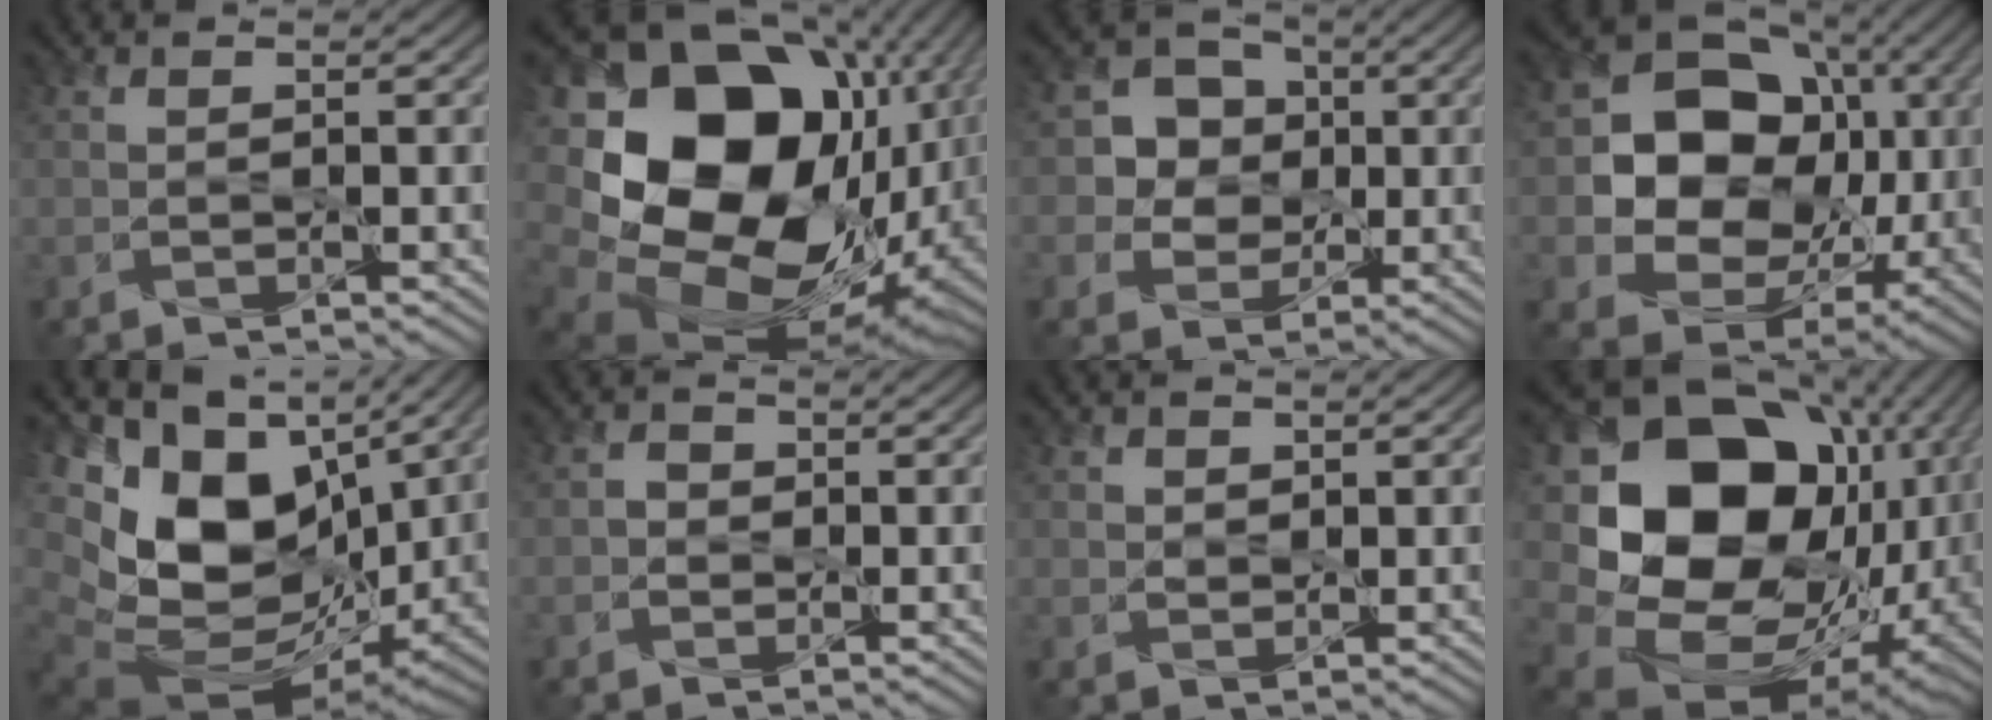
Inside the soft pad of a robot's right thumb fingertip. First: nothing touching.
{"total": 22.8, "force": [1.6, 17.2, 14.8], "torque": [-0.332, -0.044, 0.077]}
{"total": 6.5, "force": [0.5, 6.0, 2.5], "torque": [-0.052, 0.014, -0.010]}
{"total": 14.8, "force": [0.6, 12.1, 8.6], "torque": [-0.162, -0.021, 0.009]}
{"total": 19.1, "force": [2.7, 13.1, 13.7], "torque": [-0.283, -0.035, 0.086]}
{"total": 1.5, "force": [-0.3, 1.4, 0.5], "torque": [-0.009, -0.002, -0.009]}
{"total": 1.3, "force": [0.7, 1.0, 0.4], "torque": [-0.010, -0.004, 0.014]}
{"total": 20.9, "force": [1.8, 16.4, 12.8], "torque": [-0.285, -0.037, 0.076]}